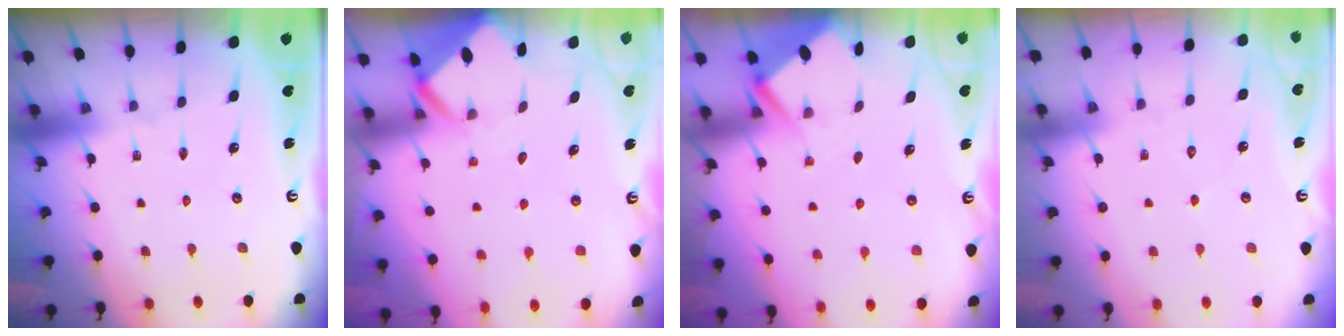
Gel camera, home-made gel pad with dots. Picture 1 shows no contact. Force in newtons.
{"total": 3.3, "press": 3.3, "slide": 0.1}
{"total": 2.8, "press": 2.8, "slide": 0.3}
{"total": 2.9, "press": 2.8, "slide": 0.3}